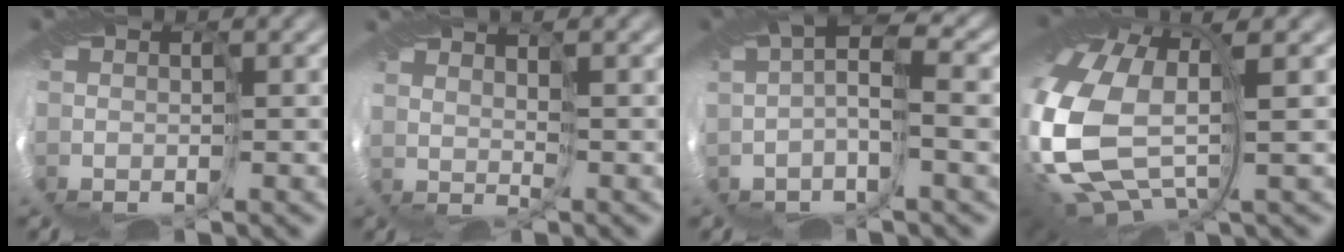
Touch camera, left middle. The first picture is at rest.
{"total": 2.7, "force": [2.1, -1.3, -1.1], "torque": [0.009, 0.000, 0.039]}
{"total": 2.9, "force": [0.2, 0.3, 2.8], "torque": [-0.049, 0.013, -0.004]}
{"total": 12.7, "force": [0.2, 7.3, 10.4], "torque": [-0.268, -0.023, 0.013]}